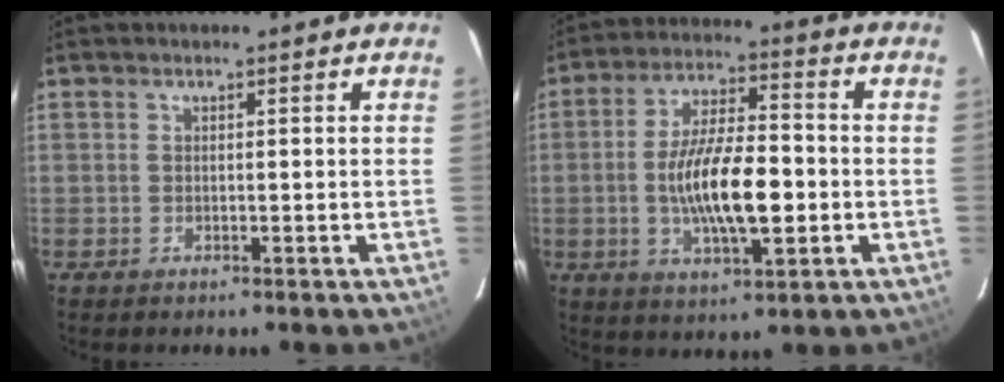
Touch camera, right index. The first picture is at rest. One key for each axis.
{"total": 14.0, "fx": -2.5, "fy": 4.6, "fz": 13.0, "tx": -0.243, "ty": -0.004, "tz": -0.042}